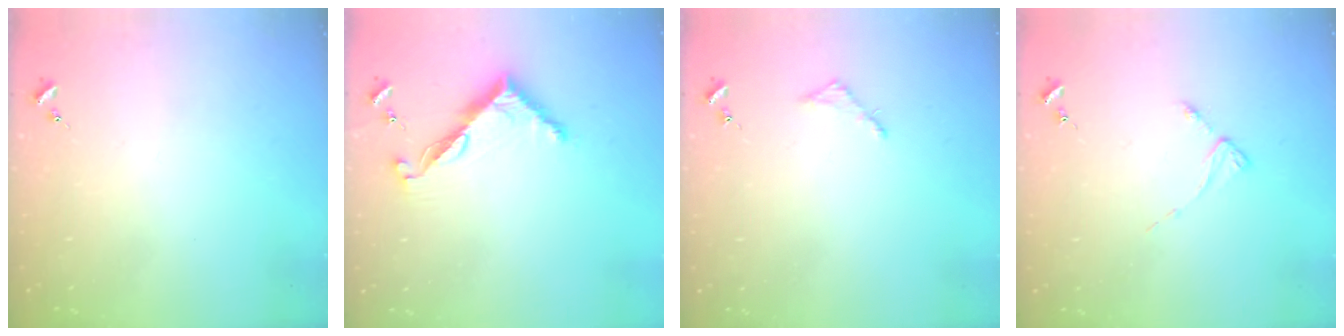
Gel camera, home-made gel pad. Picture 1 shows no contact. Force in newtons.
{"total": 8.7, "press": 8.7, "slide": 0.6}
{"total": 2.8, "press": 2.7, "slide": 0.3}
{"total": 2.7, "press": 2.7, "slide": 0.3}